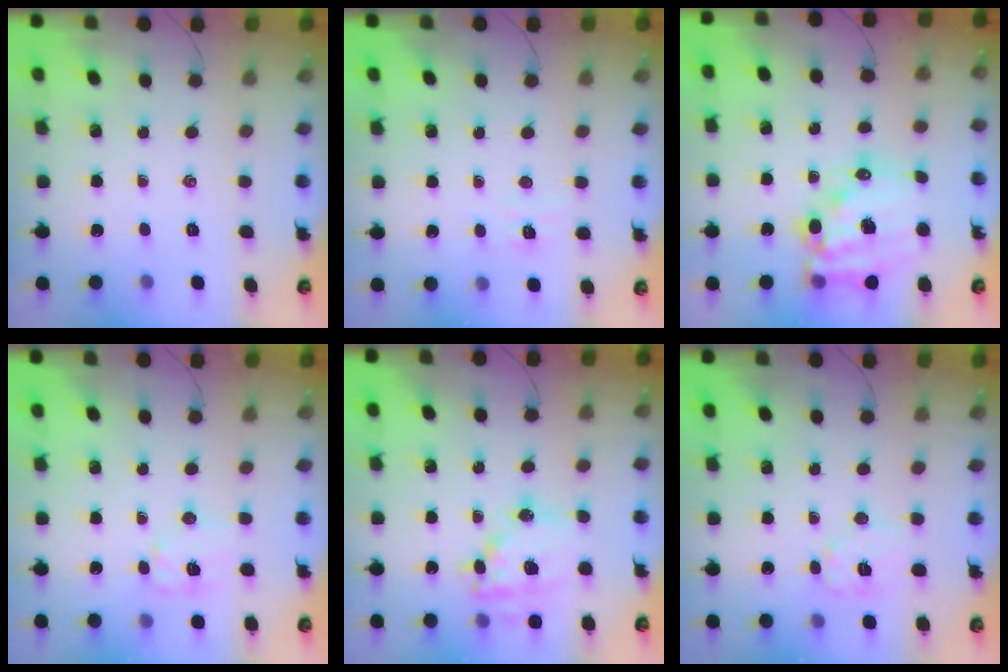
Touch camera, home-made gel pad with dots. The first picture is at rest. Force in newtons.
{"total": 3.7, "press": 3.7, "slide": 0.8}
{"total": 17.3, "press": 16.8, "slide": 3.8}
{"total": 7.8, "press": 7.7, "slide": 0.8}
{"total": 16.1, "press": 15.9, "slide": 3.0}
{"total": 7.4, "press": 7.4, "slide": 0.2}